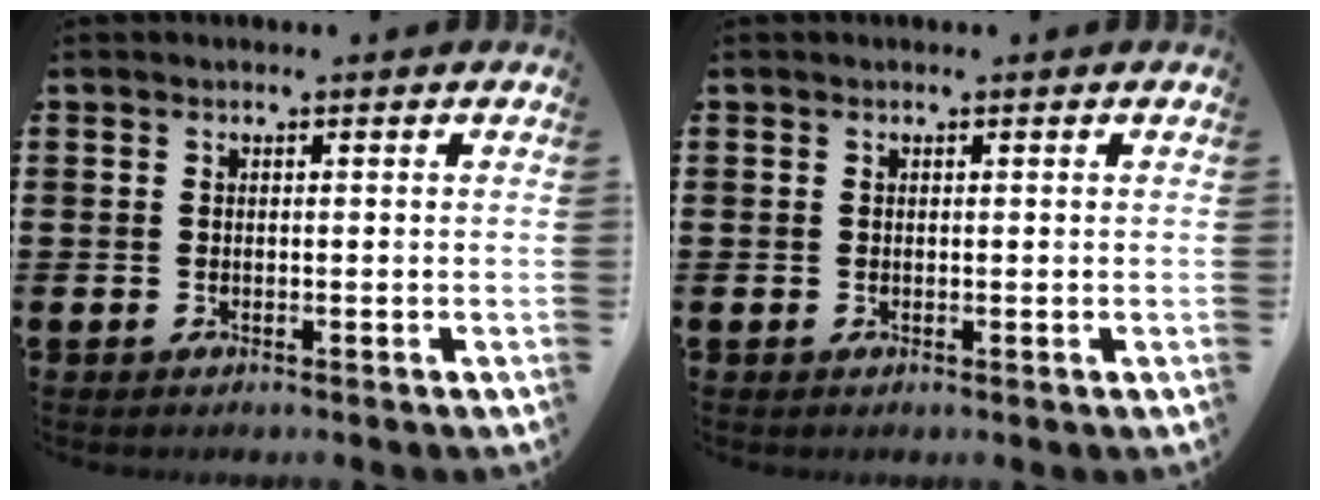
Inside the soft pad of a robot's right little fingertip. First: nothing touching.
{"total": 0.0}